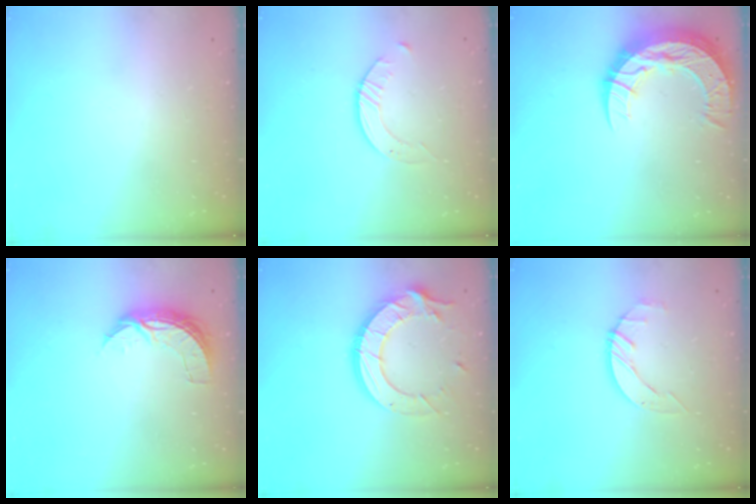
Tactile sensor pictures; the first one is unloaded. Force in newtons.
{"total": 2.7, "press": 2.7, "slide": 0.3}
{"total": 15.4, "press": 15.3, "slide": 1.1}
{"total": 6.9, "press": 6.9, "slide": 0.6}
{"total": 15.2, "press": 15.2, "slide": 1.3}
{"total": 2.7, "press": 2.7, "slide": 0.3}